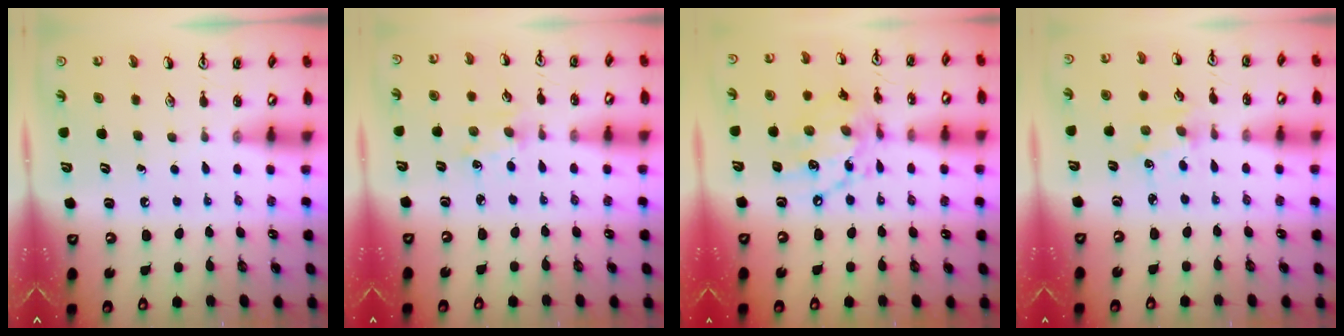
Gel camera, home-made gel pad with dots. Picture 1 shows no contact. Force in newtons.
{"total": 2.8, "press": 2.8, "slide": 0.5}
{"total": 13.4, "press": 13.4, "slide": 1.0}
{"total": 1.4, "press": 1.3, "slide": 0.2}